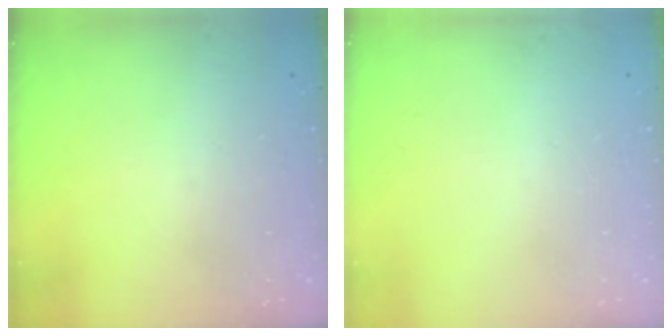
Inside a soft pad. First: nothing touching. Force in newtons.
{"total": 0.0}